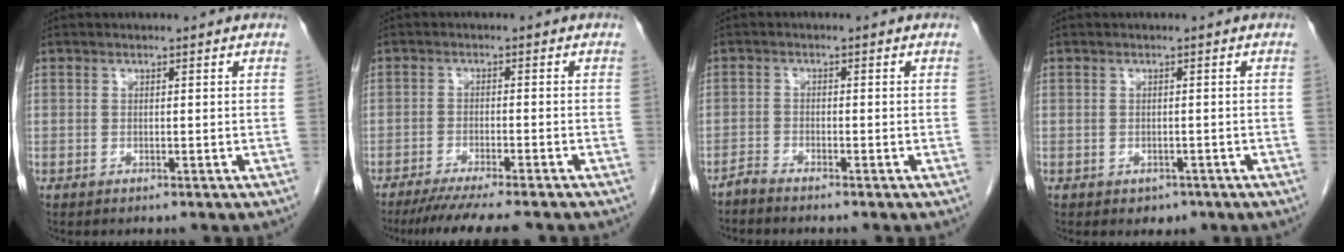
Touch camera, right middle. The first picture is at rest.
{"total": 10.4, "force": [-8.9, 0.2, 5.4], "torque": [-0.065, -0.023, -0.134]}
{"total": 2.4, "force": [-2.3, -0.2, 0.4], "torque": [-0.013, -0.010, -0.051]}
{"total": 1.6, "force": [-0.9, 1.2, 0.6], "torque": [-0.006, 0.002, -0.004]}